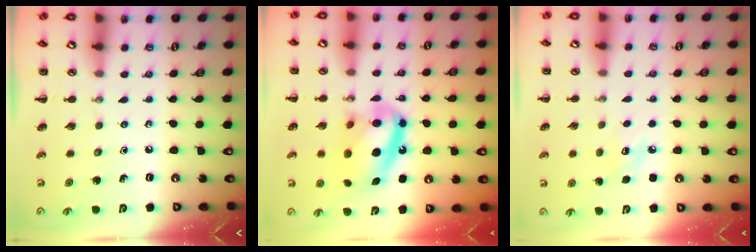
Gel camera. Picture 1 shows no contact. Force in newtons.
{"total": 15.1, "press": 14.7, "slide": 3.7}
{"total": 6.4, "press": 6.1, "slide": 1.8}